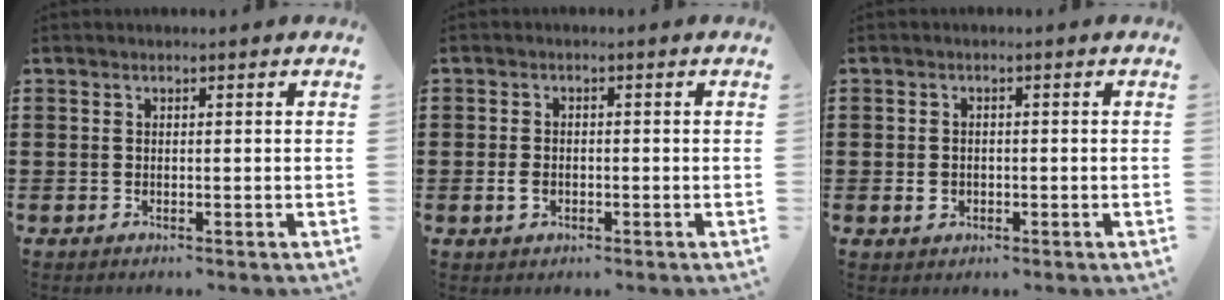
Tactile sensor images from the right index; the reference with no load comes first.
{"total": 2.1, "force": [-0.7, 1.4, 1.5], "torque": [-0.044, -0.004, -0.018]}
{"total": 1.8, "force": [-0.4, 1.5, 0.9], "torque": [-0.020, 0.004, -0.010]}